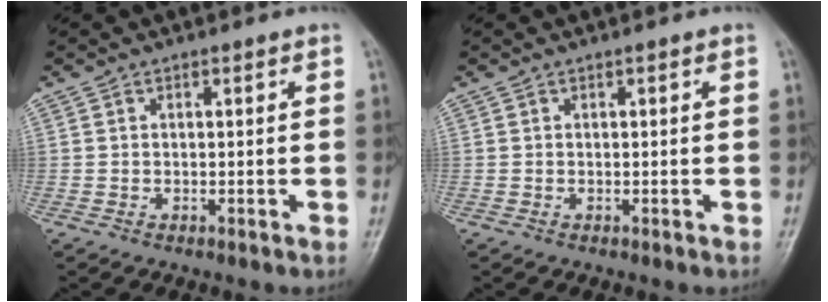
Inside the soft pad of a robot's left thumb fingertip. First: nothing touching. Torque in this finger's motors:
{"motor_torque": [0.04, 0.01, -0.03, -0.07, 0.00]}